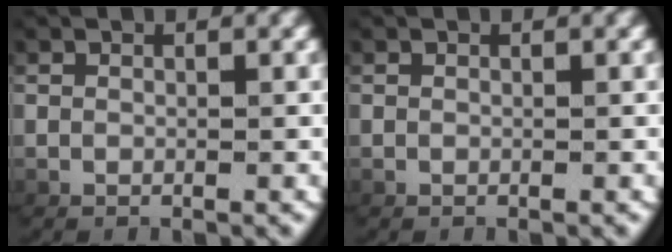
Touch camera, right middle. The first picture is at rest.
{"total": 0.0}